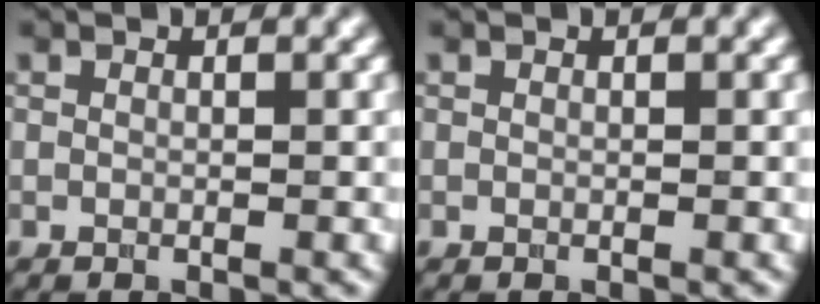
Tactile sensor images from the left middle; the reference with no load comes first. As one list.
[{"total": 0.0}]